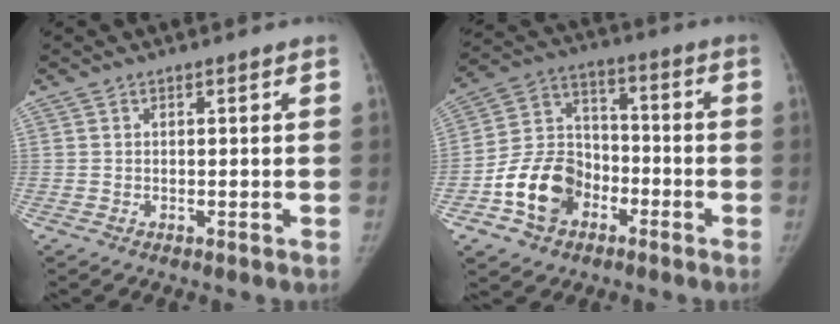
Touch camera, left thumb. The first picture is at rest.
{"total": 13.7, "force": [-5.7, 10.3, 6.8], "torque": [-0.094, 0.048, -0.106]}